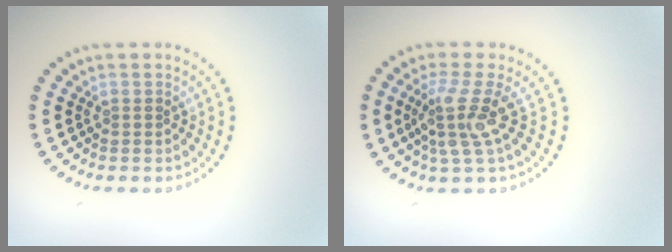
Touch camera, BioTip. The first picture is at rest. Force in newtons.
{"total": 3.5, "press": 2.5, "slide": 2.4}